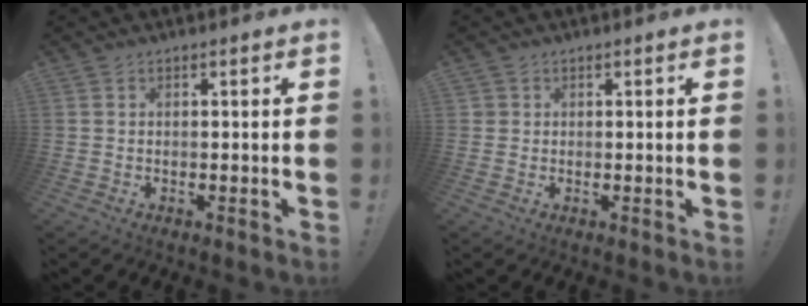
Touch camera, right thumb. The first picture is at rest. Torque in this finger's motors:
{"motor_torque": [-0.21, 0.02, 0.09, -0.01, -0.11]}